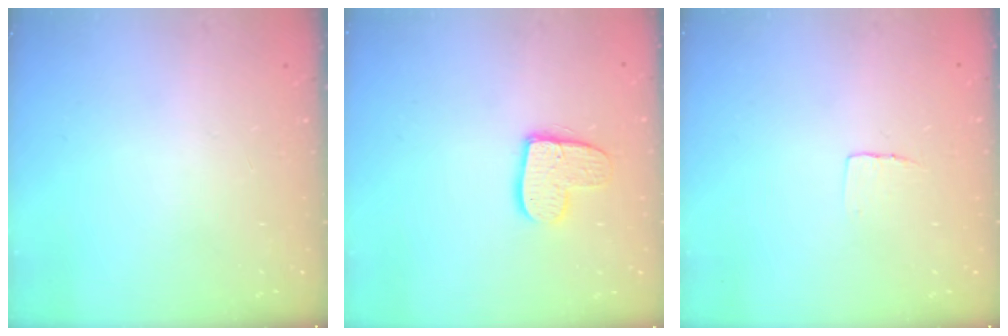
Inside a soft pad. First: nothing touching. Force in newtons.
{"total": 11.6, "press": 11.6, "slide": 1.0}
{"total": 4.1, "press": 4.1, "slide": 0.3}